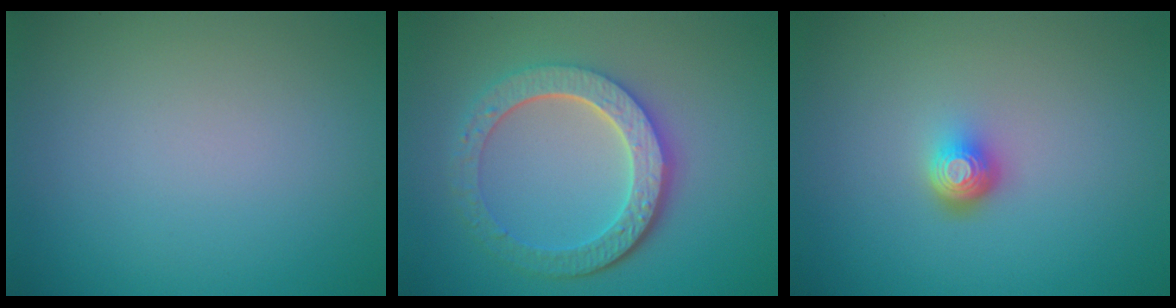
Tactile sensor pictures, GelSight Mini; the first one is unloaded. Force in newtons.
{"total": 5.8, "press": 4.5, "slide": 3.6}
{"total": 2.2, "press": 1.5, "slide": 1.6}